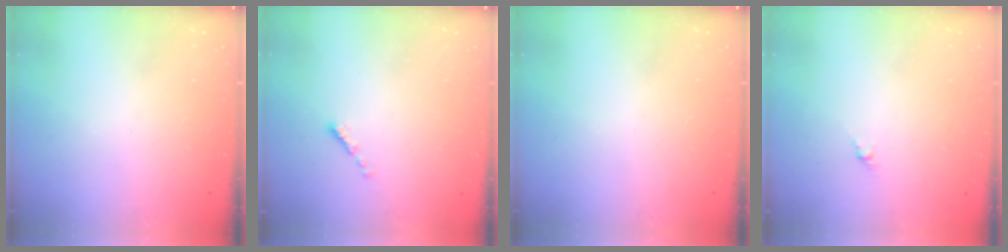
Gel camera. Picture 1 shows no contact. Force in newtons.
{"total": 0.0}
{"total": 0.0}
{"total": 1.6, "press": 1.5, "slide": 0.5}